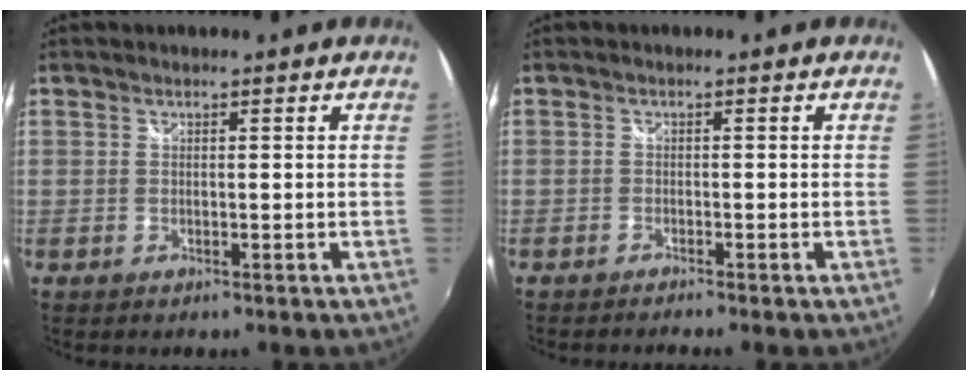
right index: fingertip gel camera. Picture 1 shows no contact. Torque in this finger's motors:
{"motor_torque": [0.50, -0.56, 0.12, 0.00]}